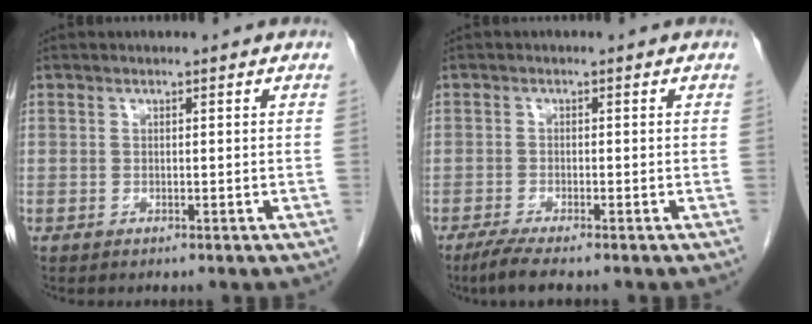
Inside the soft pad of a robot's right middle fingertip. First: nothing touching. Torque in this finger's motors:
{"motor_torque": [0.52, -0.32, 0.00, 0.01]}